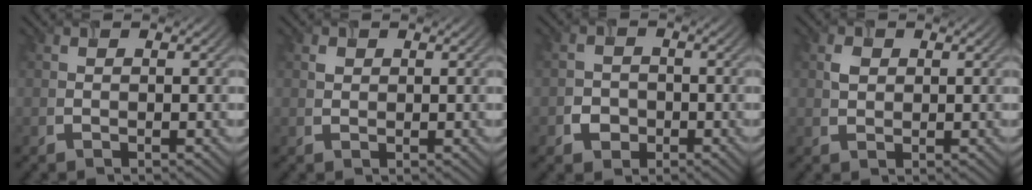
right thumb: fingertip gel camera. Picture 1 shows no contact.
{"total": 0.8, "force": [0.4, 0.6, 0.3], "torque": [-0.008, -0.002, 0.008]}
{"total": 2.6, "force": [-1.1, 2.2, 0.8], "torque": [-0.005, 0.000, -0.028]}
{"total": 1.5, "force": [0.6, 1.2, 0.8], "torque": [-0.018, 0.001, 0.009]}